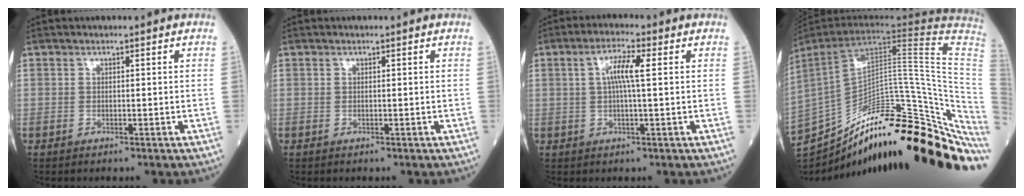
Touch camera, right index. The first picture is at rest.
{"total": 0.0}
{"total": 4.7, "force": [1.0, 0.2, 4.6], "torque": [-0.089, 0.009, 0.018]}
{"total": 38.2, "force": [-26.5, 8.6, 26.2], "torque": [-0.379, -0.017, -0.373]}